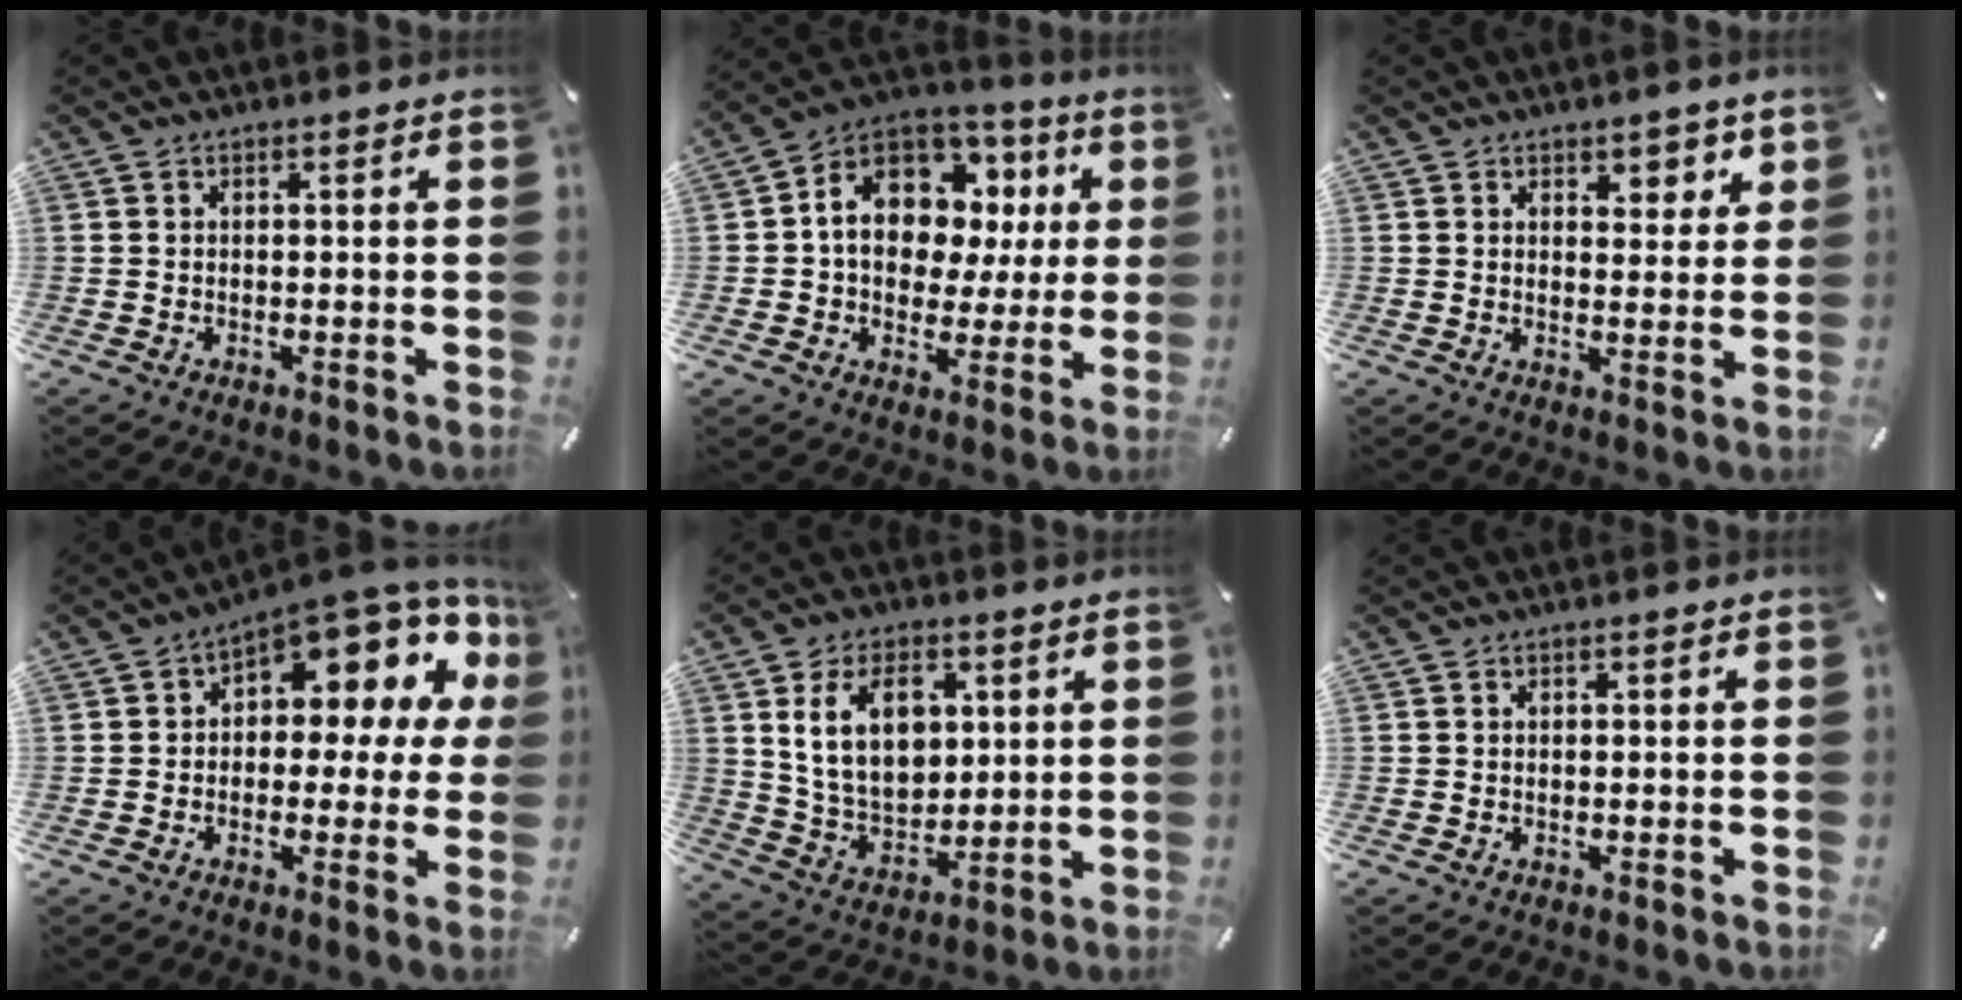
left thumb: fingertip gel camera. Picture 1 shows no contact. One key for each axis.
{"total": 13.5, "fx": 3.8, "fy": 10.5, "fz": 7.6, "tx": -0.129, "ty": -0.019, "tz": 0.074}
{"total": 4.2, "fx": 2.8, "fy": 2.8, "fz": 1.1, "tx": 0.007, "ty": -0.018, "tz": 0.041}
{"total": 12.0, "fx": 7.4, "fy": 5.4, "fz": 7.9, "tx": -0.106, "ty": -0.071, "tz": 0.122}
{"total": 13.3, "fx": 4.5, "fy": 9.4, "fz": 8.4, "tx": -0.163, "ty": -0.005, "tz": 0.079}
{"total": 0.0}